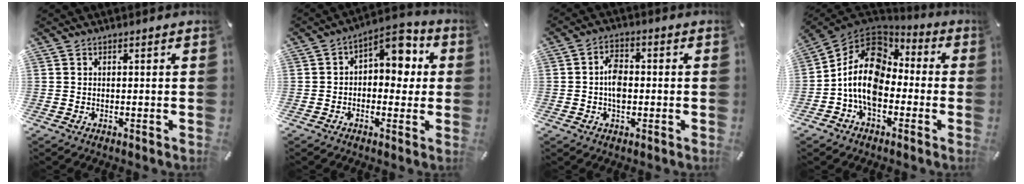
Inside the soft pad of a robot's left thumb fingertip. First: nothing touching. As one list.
[{"total": 8.1, "force": [2.6, 5.1, 5.8], "torque": [-0.069, -0.022, 0.037]}, {"total": 5.5, "force": [-0.5, 3.5, 4.2], "torque": [-0.074, 0.007, -0.012]}, {"total": 13.8, "force": [-2.2, 10.1, 9.1], "torque": [-0.200, 0.027, -0.042]}]